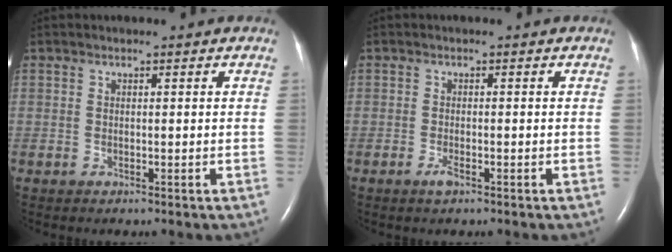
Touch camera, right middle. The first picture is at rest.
{"total": 1.3, "force": [-0.8, 0.2, 1.0], "torque": [-0.025, -0.002, -0.015]}